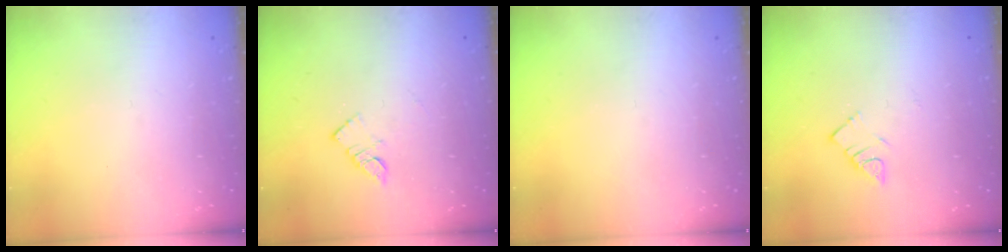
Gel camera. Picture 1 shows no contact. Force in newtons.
{"total": 4.9, "press": 4.9, "slide": 0.2}
{"total": 0.0}
{"total": 3.8, "press": 3.7, "slide": 0.5}